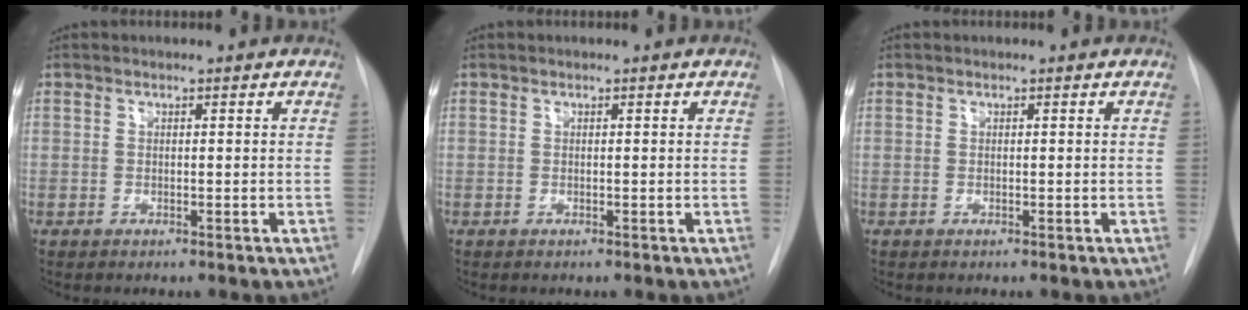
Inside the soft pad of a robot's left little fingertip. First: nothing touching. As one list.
[{"total": 0.0}, {"total": 0.0}]